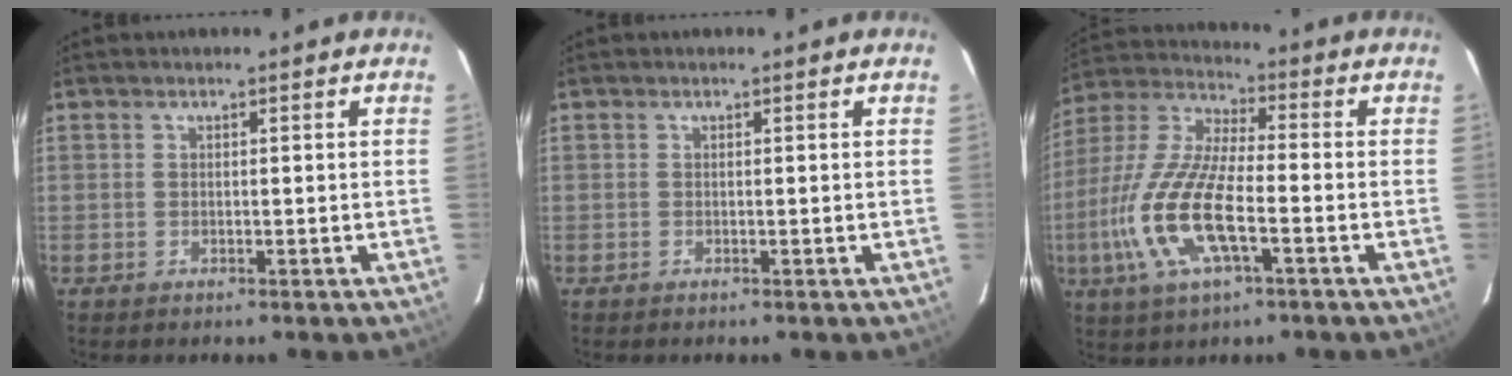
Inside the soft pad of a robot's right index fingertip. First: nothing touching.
{"total": 0.0}
{"total": 16.6, "force": [-5.2, 5.1, 14.9], "torque": [-0.324, -0.010, -0.104]}